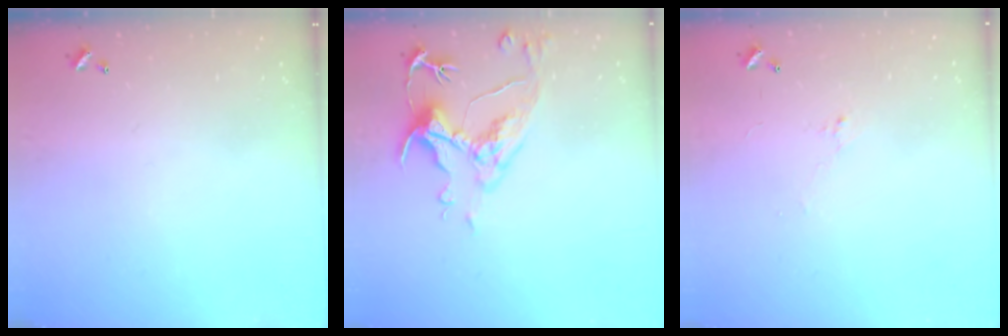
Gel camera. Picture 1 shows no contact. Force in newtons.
{"total": 6.9, "press": 6.8, "slide": 1.5}
{"total": 0.6, "press": 0.3, "slide": 0.5}